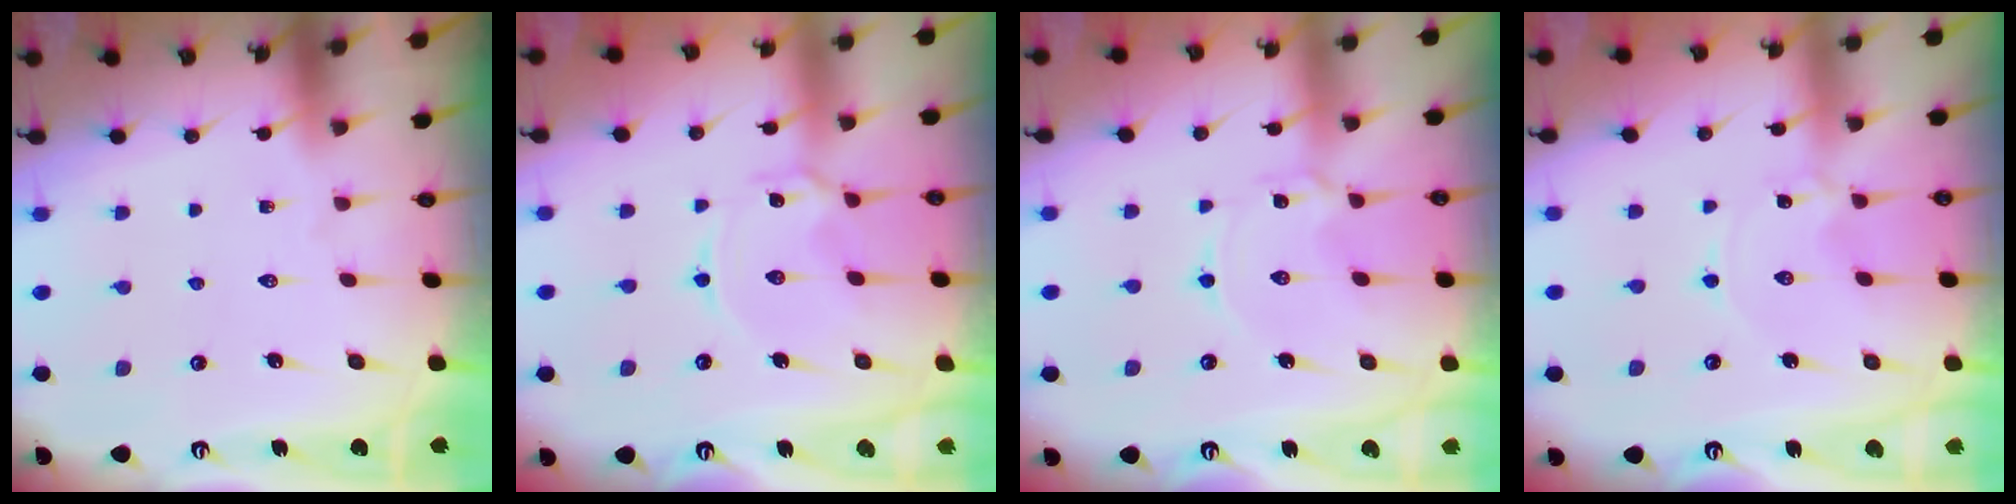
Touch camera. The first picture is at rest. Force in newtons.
{"total": 2.5, "press": 2.4, "slide": 0.4}
{"total": 1.2, "press": 1.2, "slide": 0.2}
{"total": 0.0}